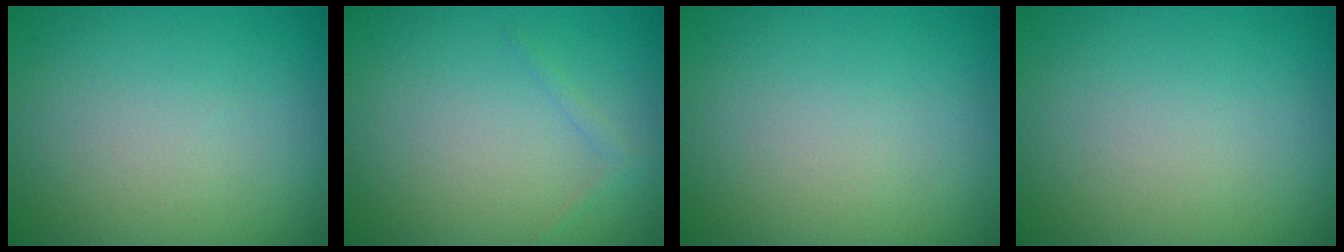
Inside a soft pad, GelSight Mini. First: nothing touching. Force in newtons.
{"total": 0.6, "press": 0.6, "slide": 0.1}
{"total": 0.0}
{"total": 0.0}